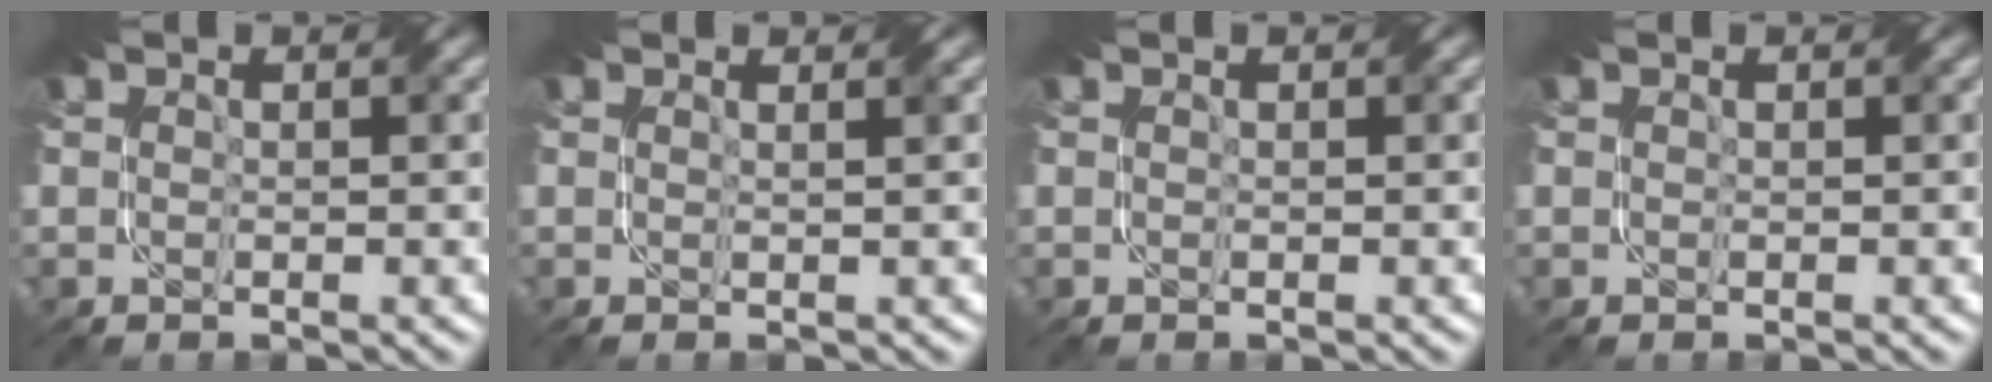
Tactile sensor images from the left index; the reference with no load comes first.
{"total": 1.3, "force": [1.1, -0.4, 0.6], "torque": [0.000, 0.003, 0.004]}
{"total": 0.0}
{"total": 0.0}